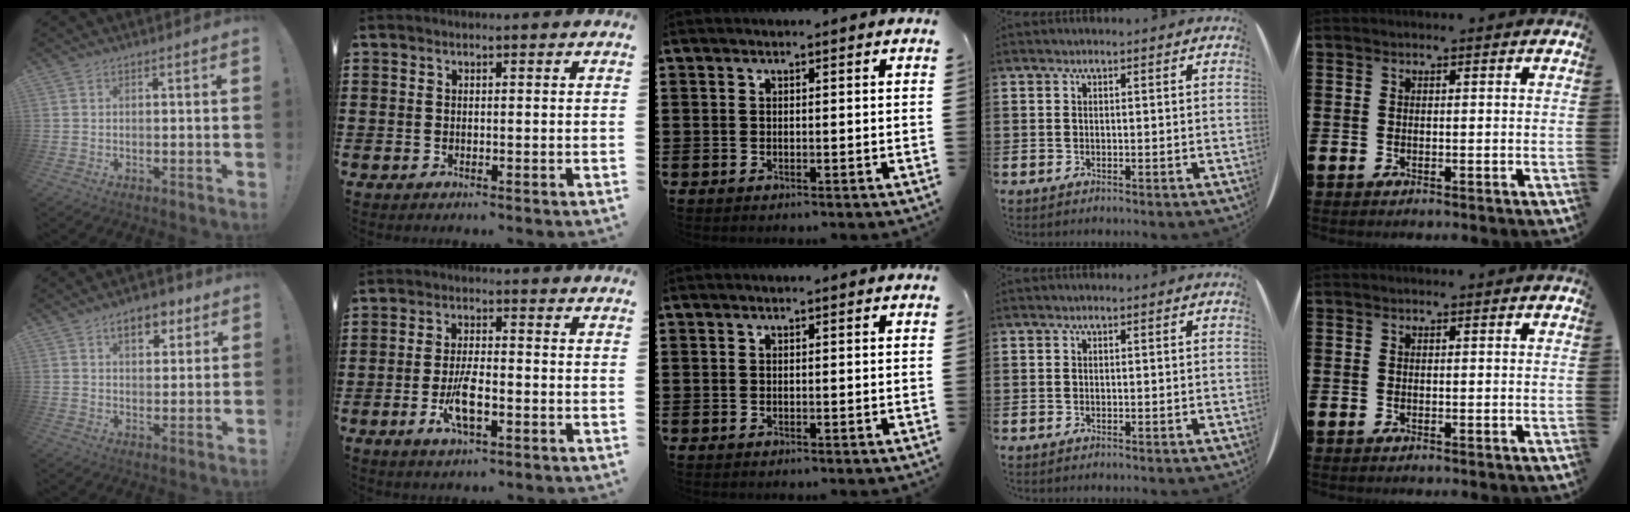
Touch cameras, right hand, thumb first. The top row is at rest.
{"thumb": {"total": 8.1, "force": [4.2, 4.6, 5.1], "torque": [-0.071, -0.005, 0.073]}, "index": {"total": 6.3, "force": [-2.2, 1.9, 5.5], "torque": [-0.117, -0.008, -0.044]}}